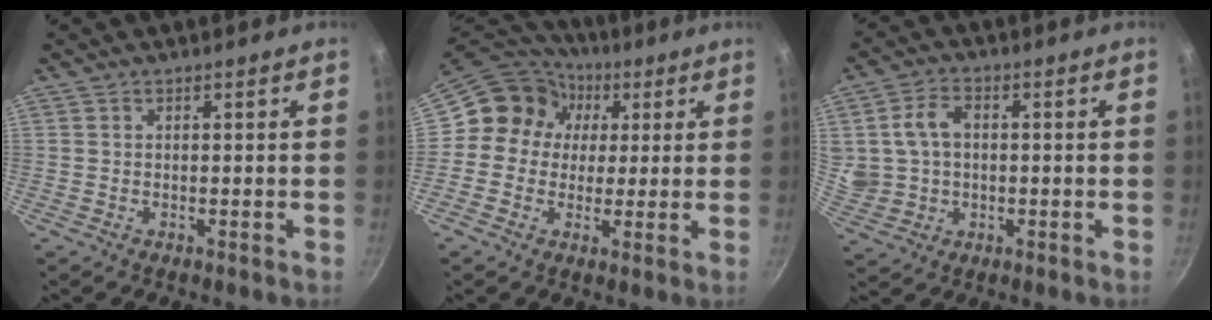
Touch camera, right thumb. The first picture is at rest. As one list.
[{"total": 12.5, "force": [2.7, 11.3, 4.7], "torque": [-0.051, 0.021, 0.023]}, {"total": 9.4, "force": [1.1, 7.4, 5.8], "torque": [-0.095, 0.008, 0.026]}]